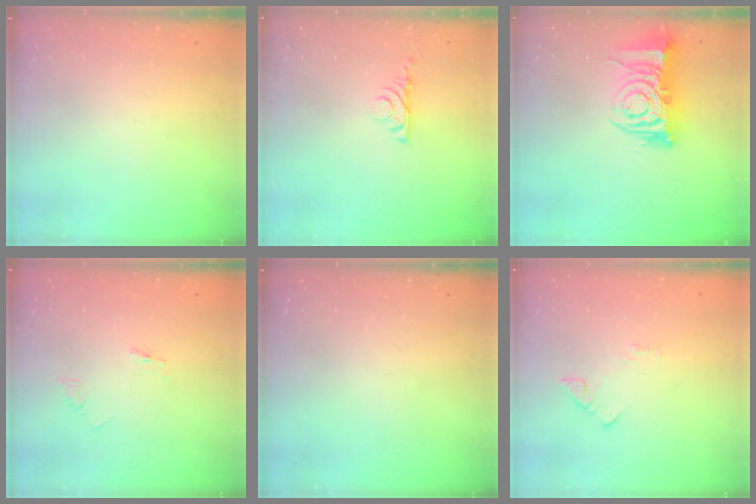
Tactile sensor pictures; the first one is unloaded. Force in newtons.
{"total": 4.0, "press": 3.9, "slide": 0.6}
{"total": 11.9, "press": 11.9, "slide": 1.2}
{"total": 2.1, "press": 2.1, "slide": 0.1}
{"total": 0.0}
{"total": 2.5, "press": 2.5, "slide": 0.4}